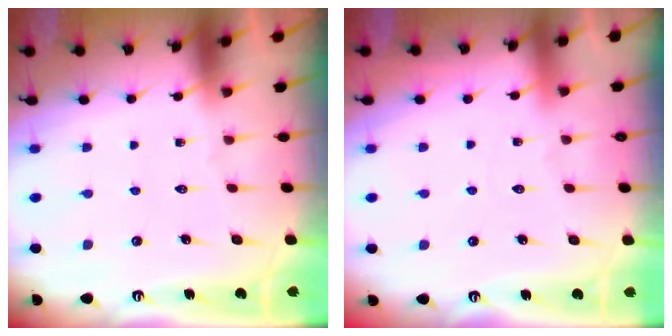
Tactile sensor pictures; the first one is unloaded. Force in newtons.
{"total": 2.1, "press": 2.1, "slide": 0.2}